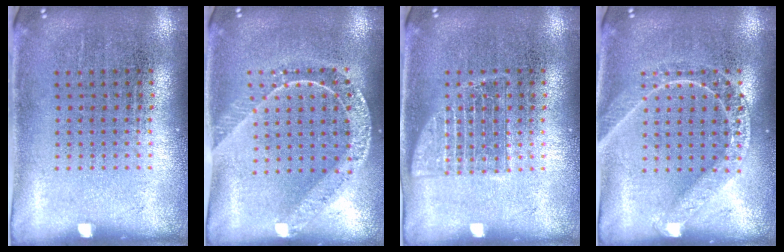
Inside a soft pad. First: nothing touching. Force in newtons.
{"total": 1.7, "press": 1.5, "slide": 0.8}
{"total": 2.0, "press": 2.0, "slide": 0.4}
{"total": 2.2, "press": 2.2, "slide": 0.3}